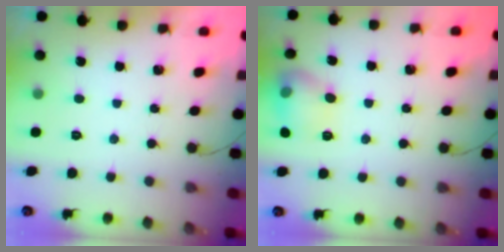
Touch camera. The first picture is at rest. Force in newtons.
{"total": 12.0, "press": 12.0, "slide": 1.0}